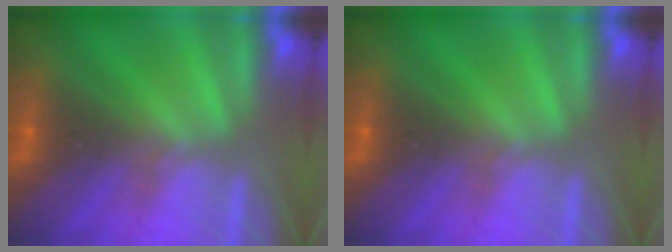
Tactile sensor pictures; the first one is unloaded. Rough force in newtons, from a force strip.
{"total": 0.0}